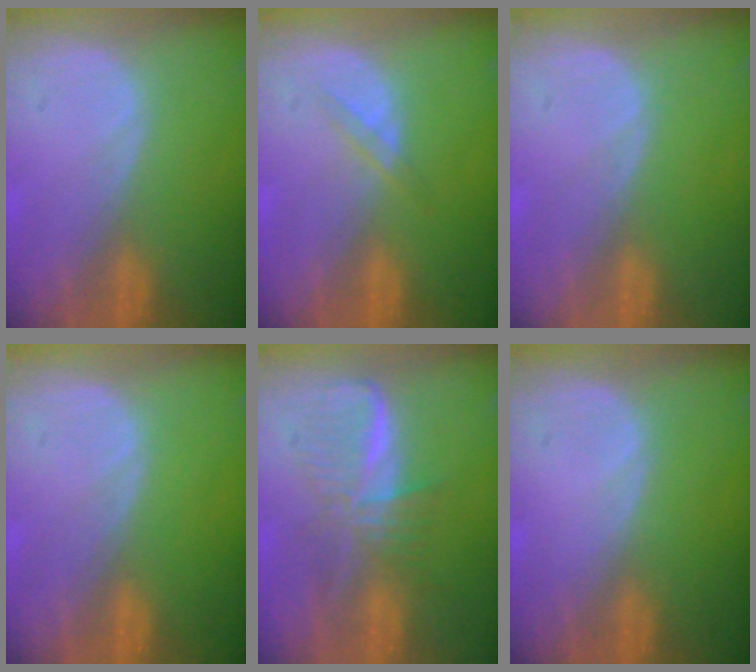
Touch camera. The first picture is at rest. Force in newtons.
{"total": 1.5, "press": 1.5, "slide": 0.1}
{"total": 0.0}
{"total": 0.0}
{"total": 6.2, "press": 6.1, "slide": 0.8}
{"total": 0.0}